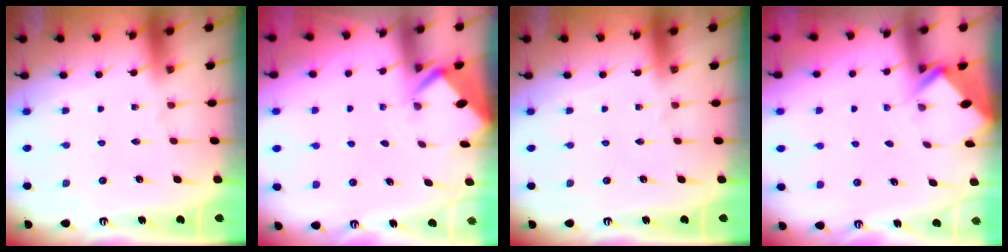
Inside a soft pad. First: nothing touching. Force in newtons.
{"total": 2.5, "press": 2.5, "slide": 0.1}
{"total": 0.0}
{"total": 2.5, "press": 2.5, "slide": 0.2}